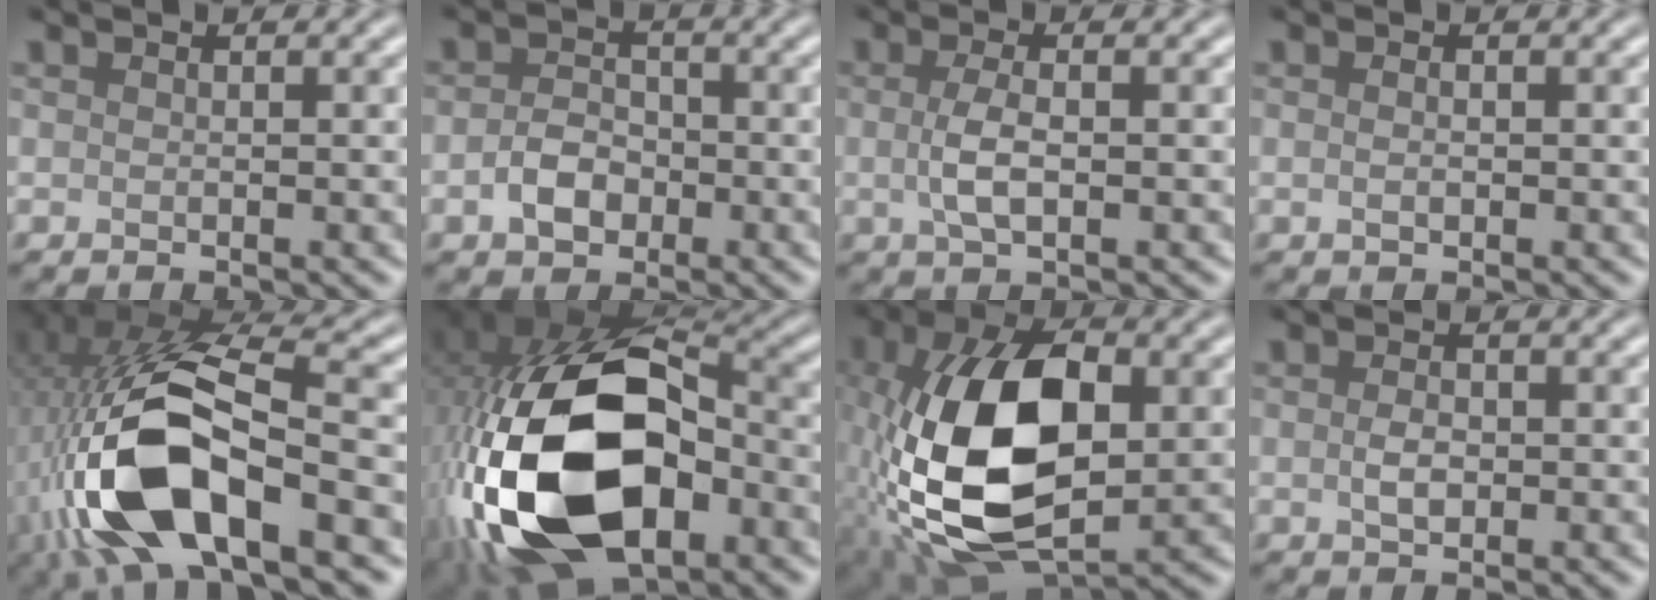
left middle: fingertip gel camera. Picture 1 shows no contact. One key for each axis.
{"total": 2.7, "fx": -1.0, "fy": 2.0, "fz": 1.4, "tx": -0.028, "ty": 0.006, "tz": -0.024}
{"total": 2.5, "fx": -0.1, "fy": 1.0, "fz": 2.3, "tx": -0.055, "ty": 0.001, "tz": -0.003}
{"total": 0.6, "fx": -0.1, "fy": 0.4, "fz": 0.5, "tx": -0.011, "ty": 0.000, "tz": -0.002}
{"total": 14.2, "fx": -3.4, "fy": 6.4, "fz": 12.2, "tx": -0.253, "ty": 0.001, "tz": -0.060}
{"total": 20.3, "fx": -4.7, "fy": 11.9, "fz": 15.7, "tx": -0.344, "ty": -0.052, "tz": -0.067}
{"total": 13.9, "fx": -1.3, "fy": 7.8, "fz": 11.4, "tx": -0.238, "ty": 0.005, "tz": -0.028}
{"total": 1.4, "fx": -0.1, "fy": 1.0, "fz": 1.1, "tx": -0.025, "ty": 0.003, "tz": -0.003}